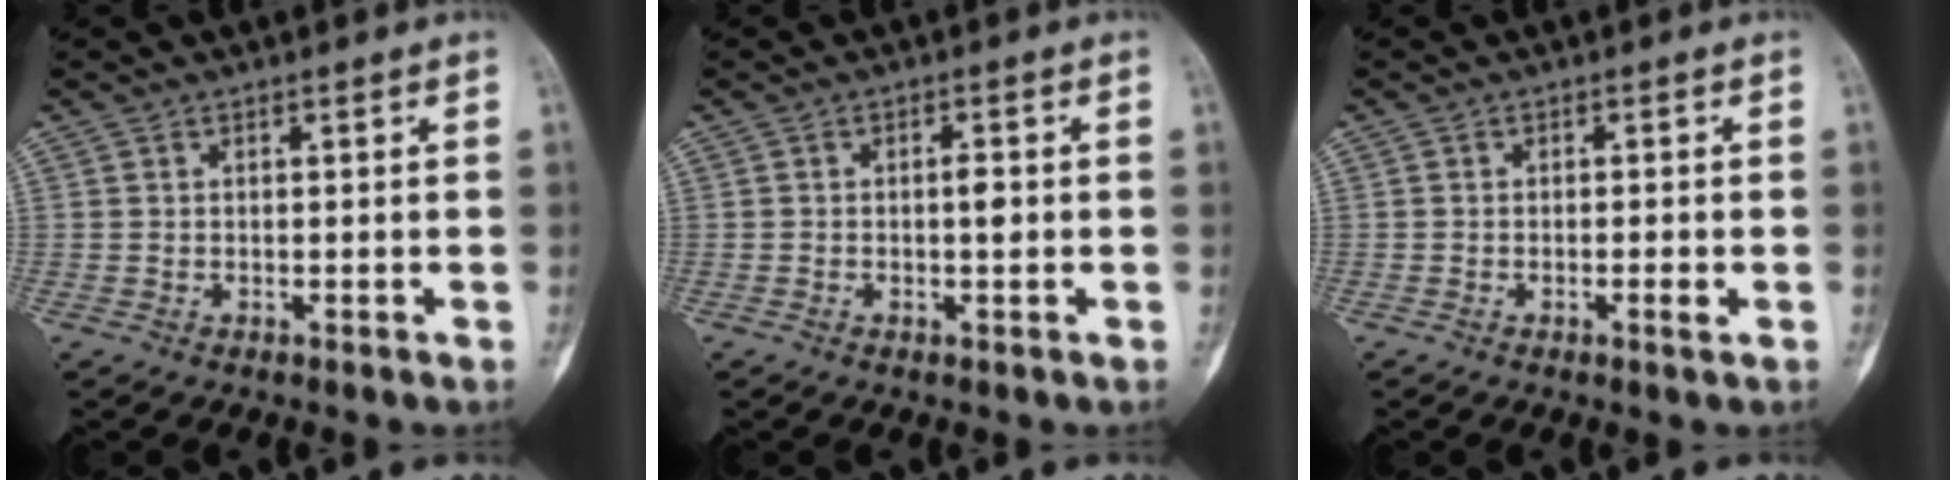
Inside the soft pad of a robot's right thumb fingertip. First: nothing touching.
{"total": 2.5, "force": [-0.2, 1.0, 2.2], "torque": [-0.033, 0.003, -0.005]}
{"total": 1.8, "force": [-0.6, 0.3, 1.7], "torque": [-0.032, 0.000, -0.011]}